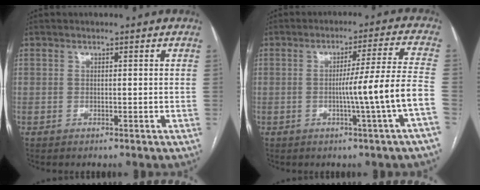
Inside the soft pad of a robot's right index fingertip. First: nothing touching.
{"total": 9.5, "force": [-2.7, -2.3, 8.8], "torque": [-0.129, 0.000, -0.039]}